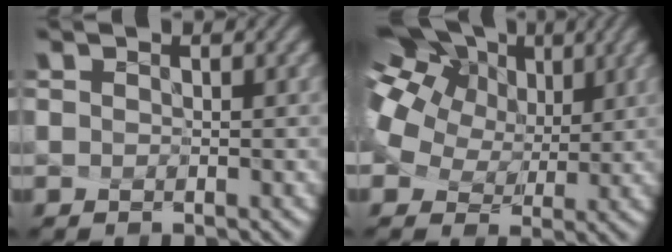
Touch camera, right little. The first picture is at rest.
{"total": 16.0, "force": [7.1, 10.9, 9.4], "torque": [-0.242, 0.040, 0.142]}